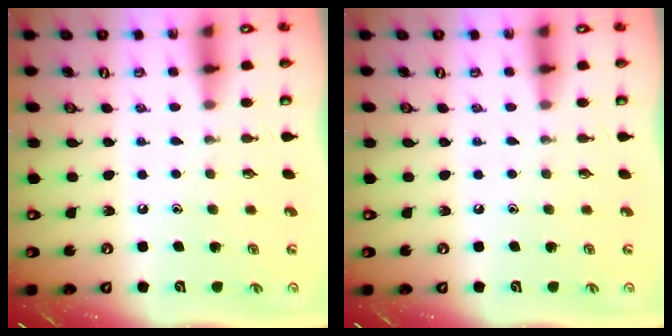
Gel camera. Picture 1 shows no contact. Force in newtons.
{"total": 0.0}